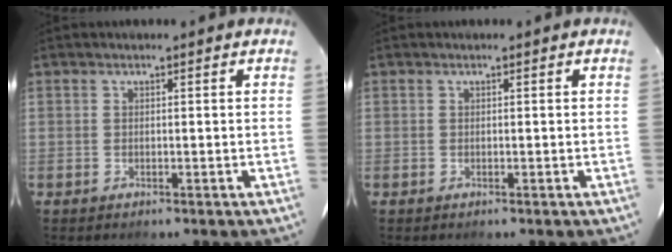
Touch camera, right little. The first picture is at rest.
{"total": 0.0}